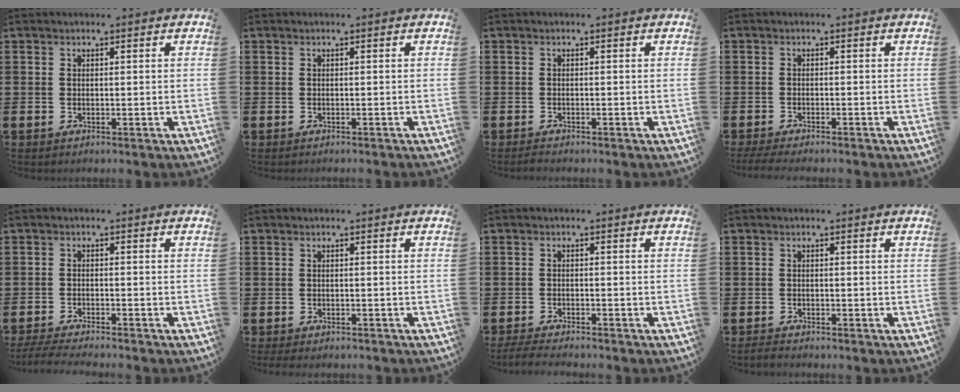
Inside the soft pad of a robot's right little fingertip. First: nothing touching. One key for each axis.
{"total": 0.0}
{"total": 0.7, "fx": -0.6, "fy": 0.2, "fz": 0.3, "tx": -0.008, "ty": -0.001, "tz": -0.012}
{"total": 1.4, "fx": -1.1, "fy": 0.1, "fz": 0.8, "tx": -0.013, "ty": 0.000, "tz": -0.022}
{"total": 2.6, "fx": -2.3, "fy": -0.1, "fz": 1.0, "tx": -0.014, "ty": 0.000, "tz": -0.044}
{"total": 0.8, "fx": -0.7, "fy": 0.1, "fz": 0.3, "tx": -0.007, "ty": -0.001, "tz": -0.015}
{"total": 2.0, "fx": -1.9, "fy": 0.0, "fz": 0.6, "tx": -0.011, "ty": 0.005, "tz": -0.037}
{"total": 0.9, "fx": -0.9, "fy": 0.1, "fz": 0.2, "tx": -0.006, "ty": 0.000, "tz": -0.018}